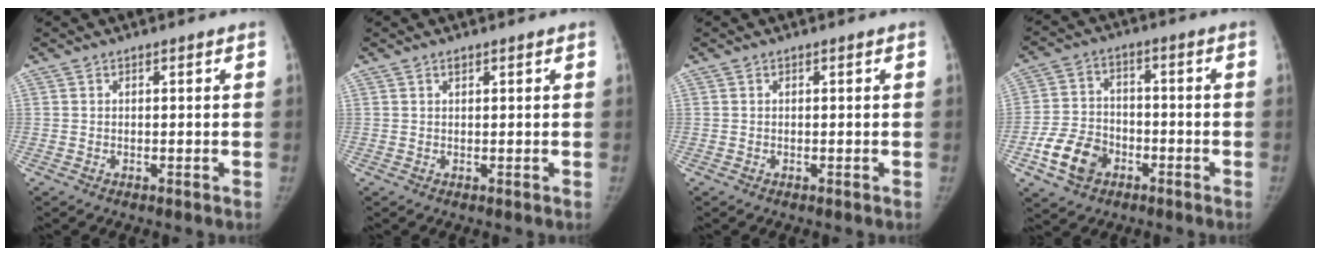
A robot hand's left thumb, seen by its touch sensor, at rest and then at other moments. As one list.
[{"total": 0.7, "force": [0.5, 0.3, 0.4], "torque": [-0.006, -0.002, 0.008]}, {"total": 0.0}, {"total": 9.7, "force": [-4.4, 7.2, 4.9], "torque": [-0.077, 0.020, -0.080]}]